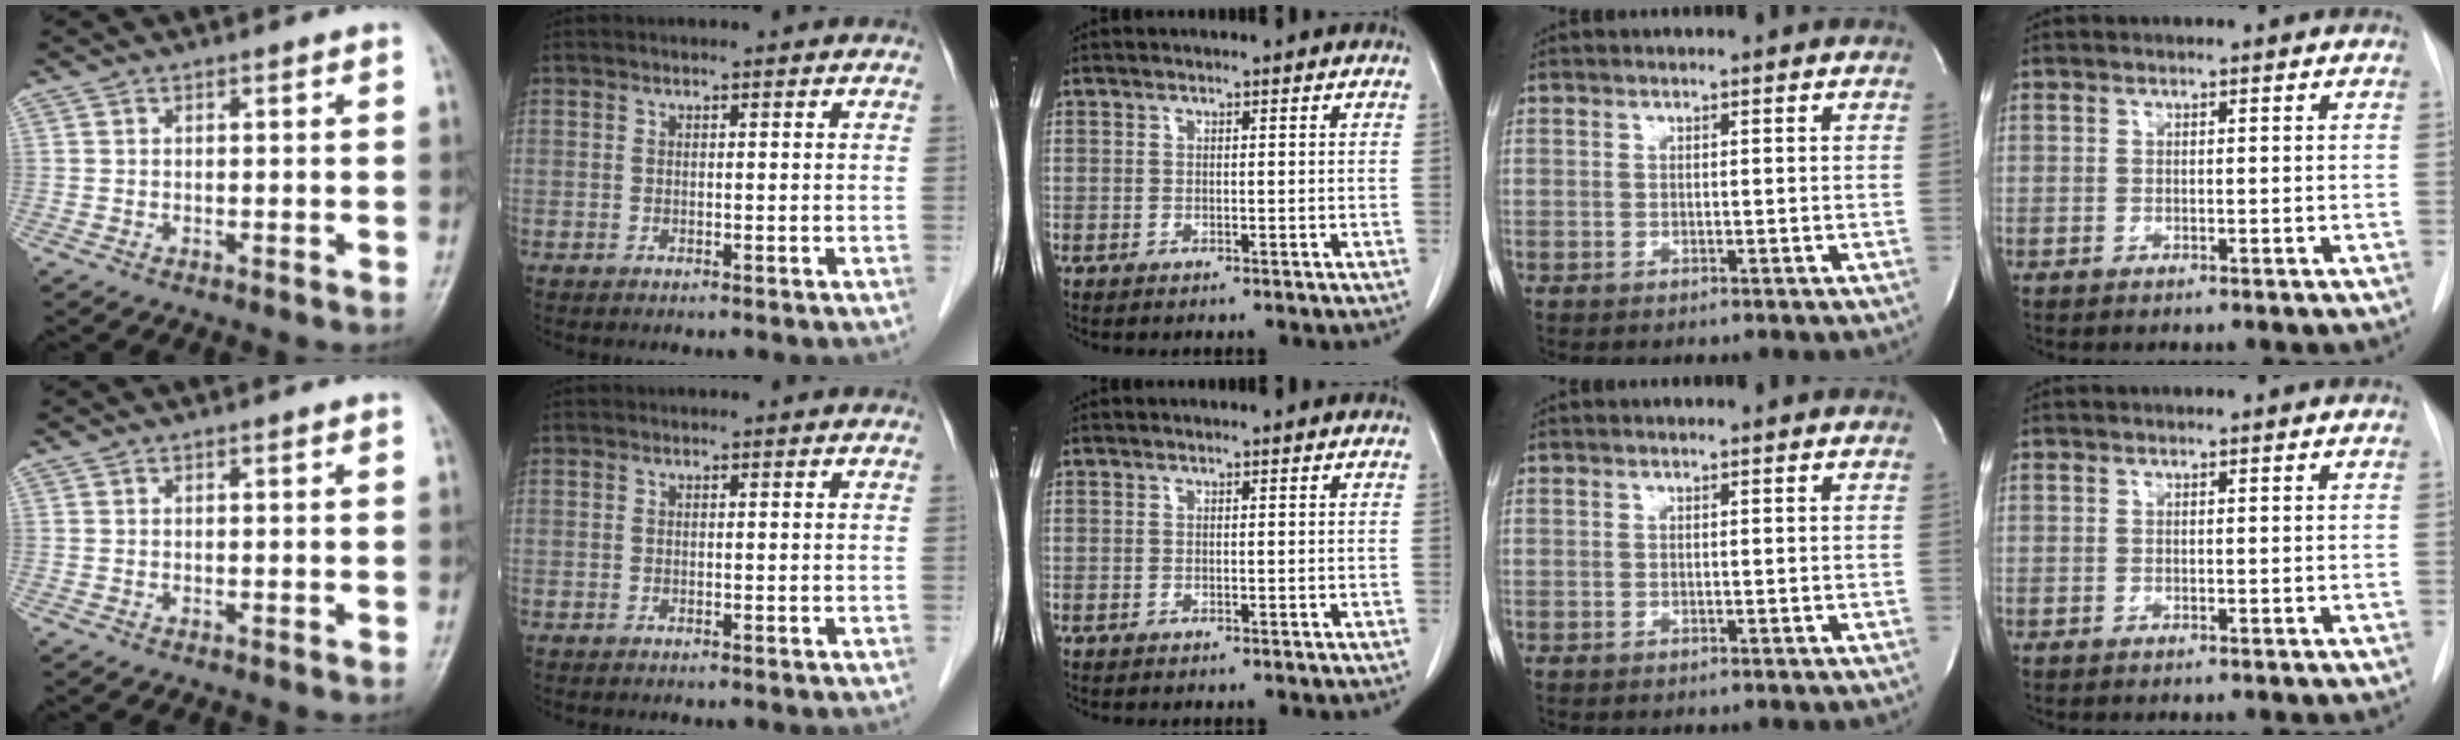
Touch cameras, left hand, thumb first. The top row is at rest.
{}